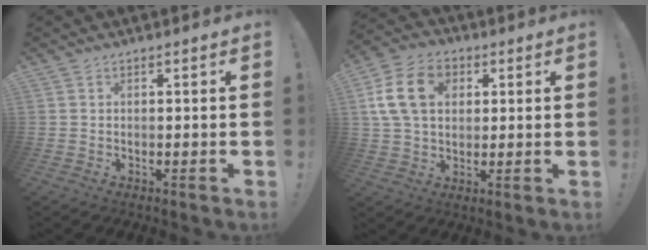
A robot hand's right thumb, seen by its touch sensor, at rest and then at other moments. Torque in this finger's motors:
{"motor_torque": [0.21, 0.30, 0.87, 0.35, 0.36]}